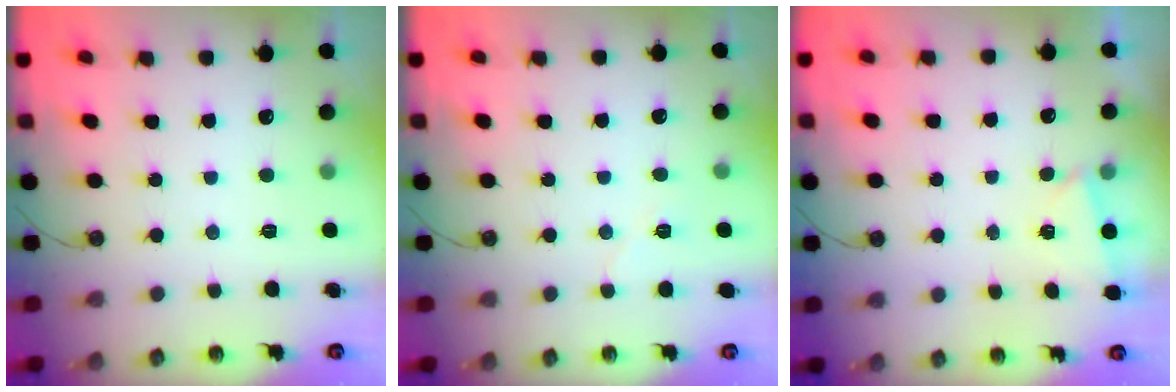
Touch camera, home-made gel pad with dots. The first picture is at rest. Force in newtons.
{"total": 5.2, "press": 4.6, "slide": 2.5}
{"total": 0.6, "press": 0.0, "slide": 0.6}